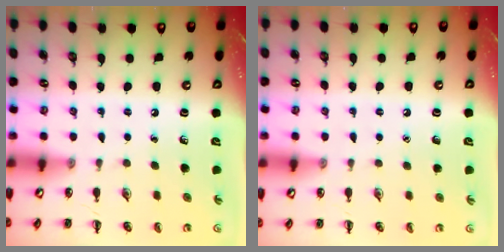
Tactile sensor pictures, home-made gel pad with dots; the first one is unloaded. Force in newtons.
{"total": 1.4, "press": 1.4, "slide": 0.1}